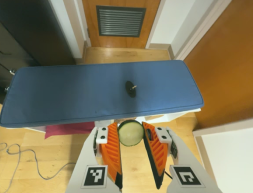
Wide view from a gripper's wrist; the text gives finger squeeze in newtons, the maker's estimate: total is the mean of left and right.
{"total": 7.7, "left": 7.6, "right": 7.8}